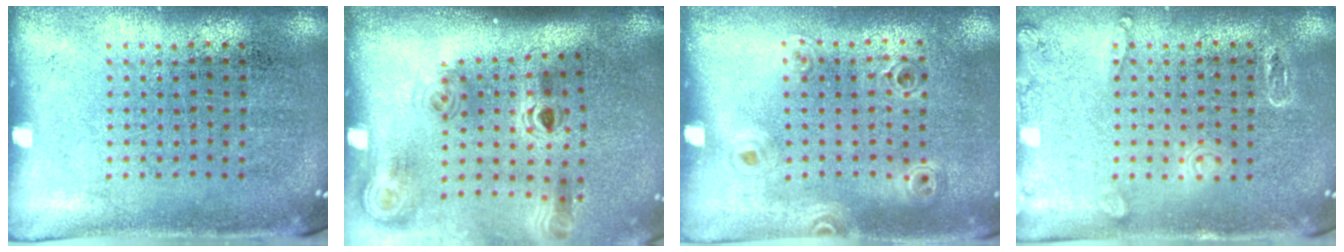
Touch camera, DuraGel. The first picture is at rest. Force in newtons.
{"total": 2.0, "press": 1.4, "slide": 1.5}
{"total": 0.9, "press": 0.9, "slide": 0.0}
{"total": 1.8, "press": 1.8, "slide": 0.2}